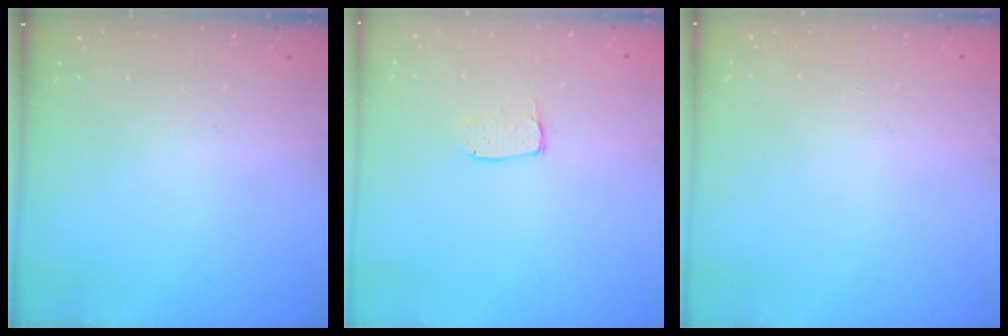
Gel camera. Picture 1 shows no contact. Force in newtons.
{"total": 4.5, "press": 4.5, "slide": 0.3}
{"total": 0.8, "press": 0.4, "slide": 0.7}